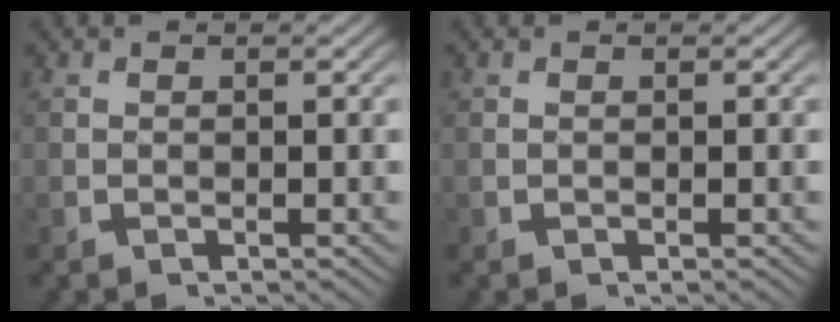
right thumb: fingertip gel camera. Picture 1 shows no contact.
{"total": 0.0}